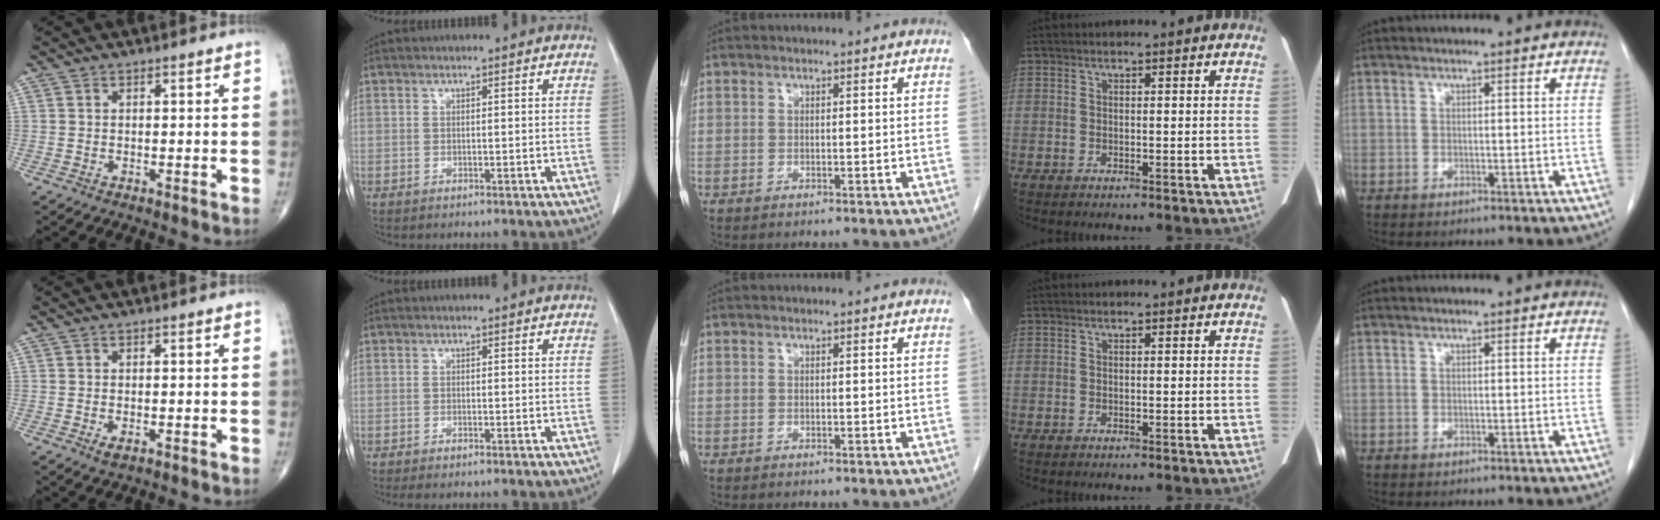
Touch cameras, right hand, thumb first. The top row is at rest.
{"thumb": {"total": 1.5, "force": [-0.6, 0.7, 1.2], "torque": [-0.024, -0.003, -0.008]}, "index": {"total": 2.0, "force": [-1.7, 0.2, 1.0], "torque": [-0.012, -0.004, -0.021]}}